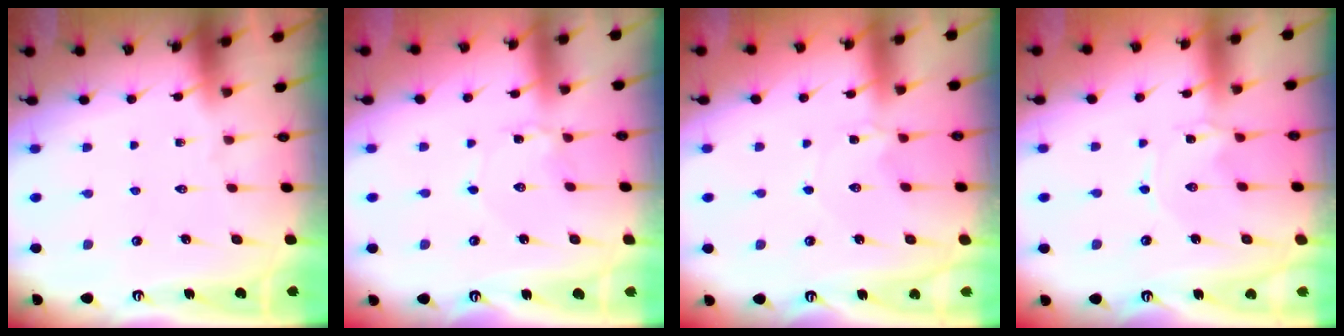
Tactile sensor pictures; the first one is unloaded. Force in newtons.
{"total": 0.9, "press": 0.9, "slide": 0.1}
{"total": 1.4, "press": 1.4, "slide": 0.2}
{"total": 0.0}